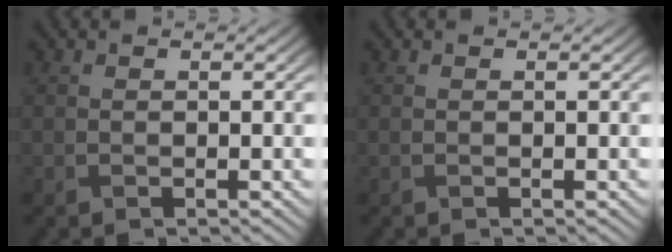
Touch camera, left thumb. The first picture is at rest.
{"total": 0.0}